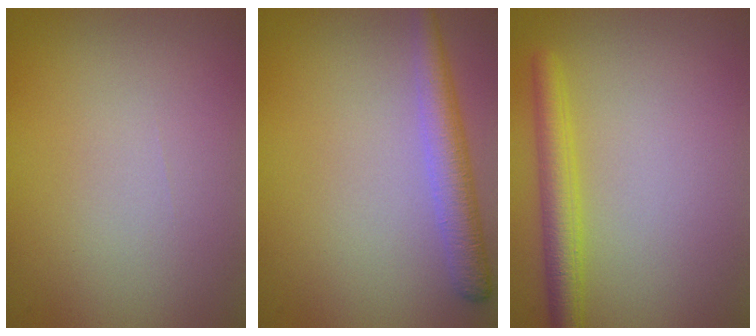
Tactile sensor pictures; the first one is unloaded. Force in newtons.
{"total": 3.3, "press": 3.3, "slide": 0.1}
{"total": 3.1, "press": 3.1, "slide": 0.1}